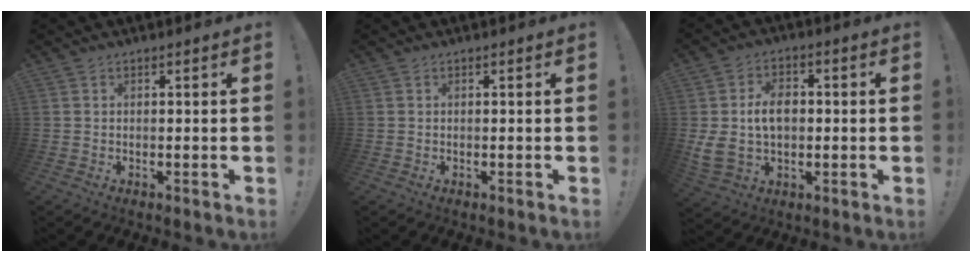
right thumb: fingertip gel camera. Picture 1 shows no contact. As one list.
[{"total": 0.0}, {"total": 10.8, "force": [0.8, 7.9, 7.4], "torque": [-0.130, 0.001, 0.019]}]